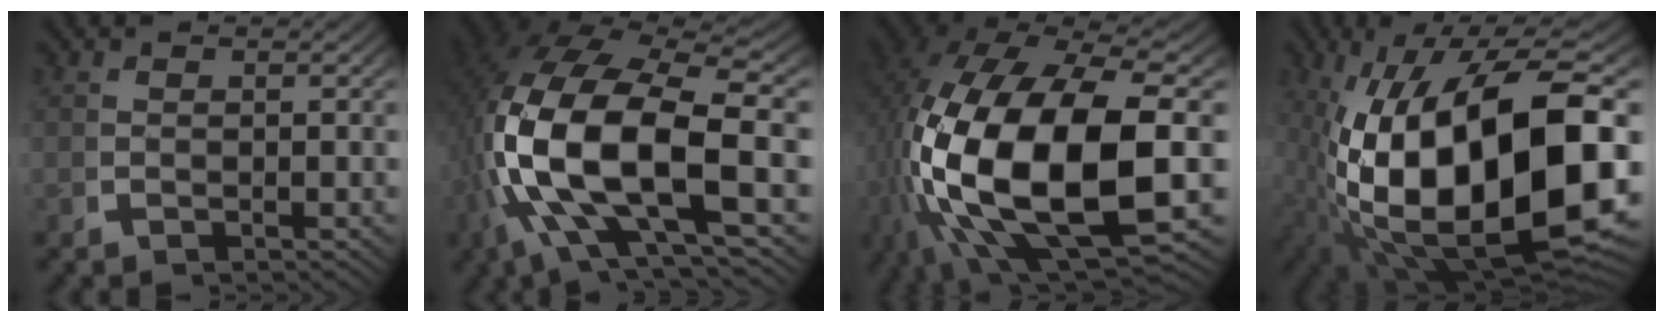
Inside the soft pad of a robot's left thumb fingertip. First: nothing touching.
{"total": 18.9, "force": [-0.7, 10.7, 15.6], "torque": [-0.338, -0.053, 0.014]}
{"total": 24.6, "force": [-1.5, 14.2, 20.1], "torque": [-0.445, -0.088, 0.025]}
{"total": 26.7, "force": [-3.4, 15.6, 21.4], "torque": [-0.399, -0.085, 0.003]}